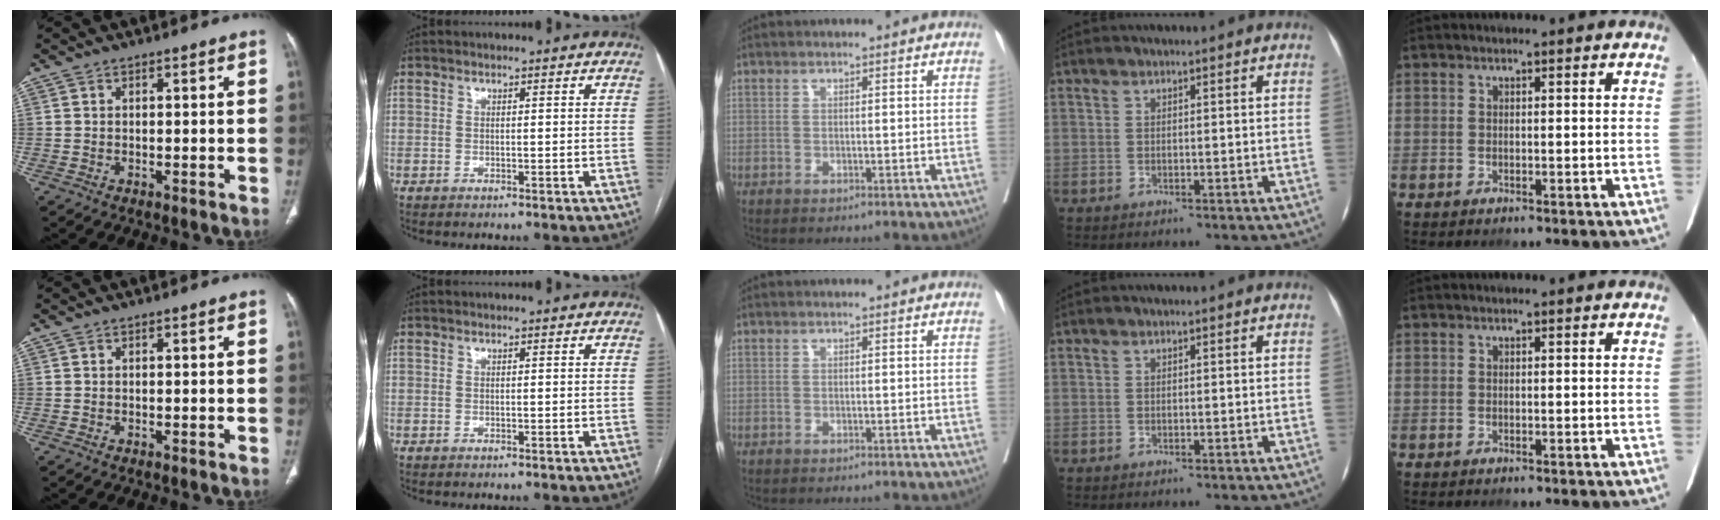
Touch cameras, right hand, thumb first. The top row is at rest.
{}